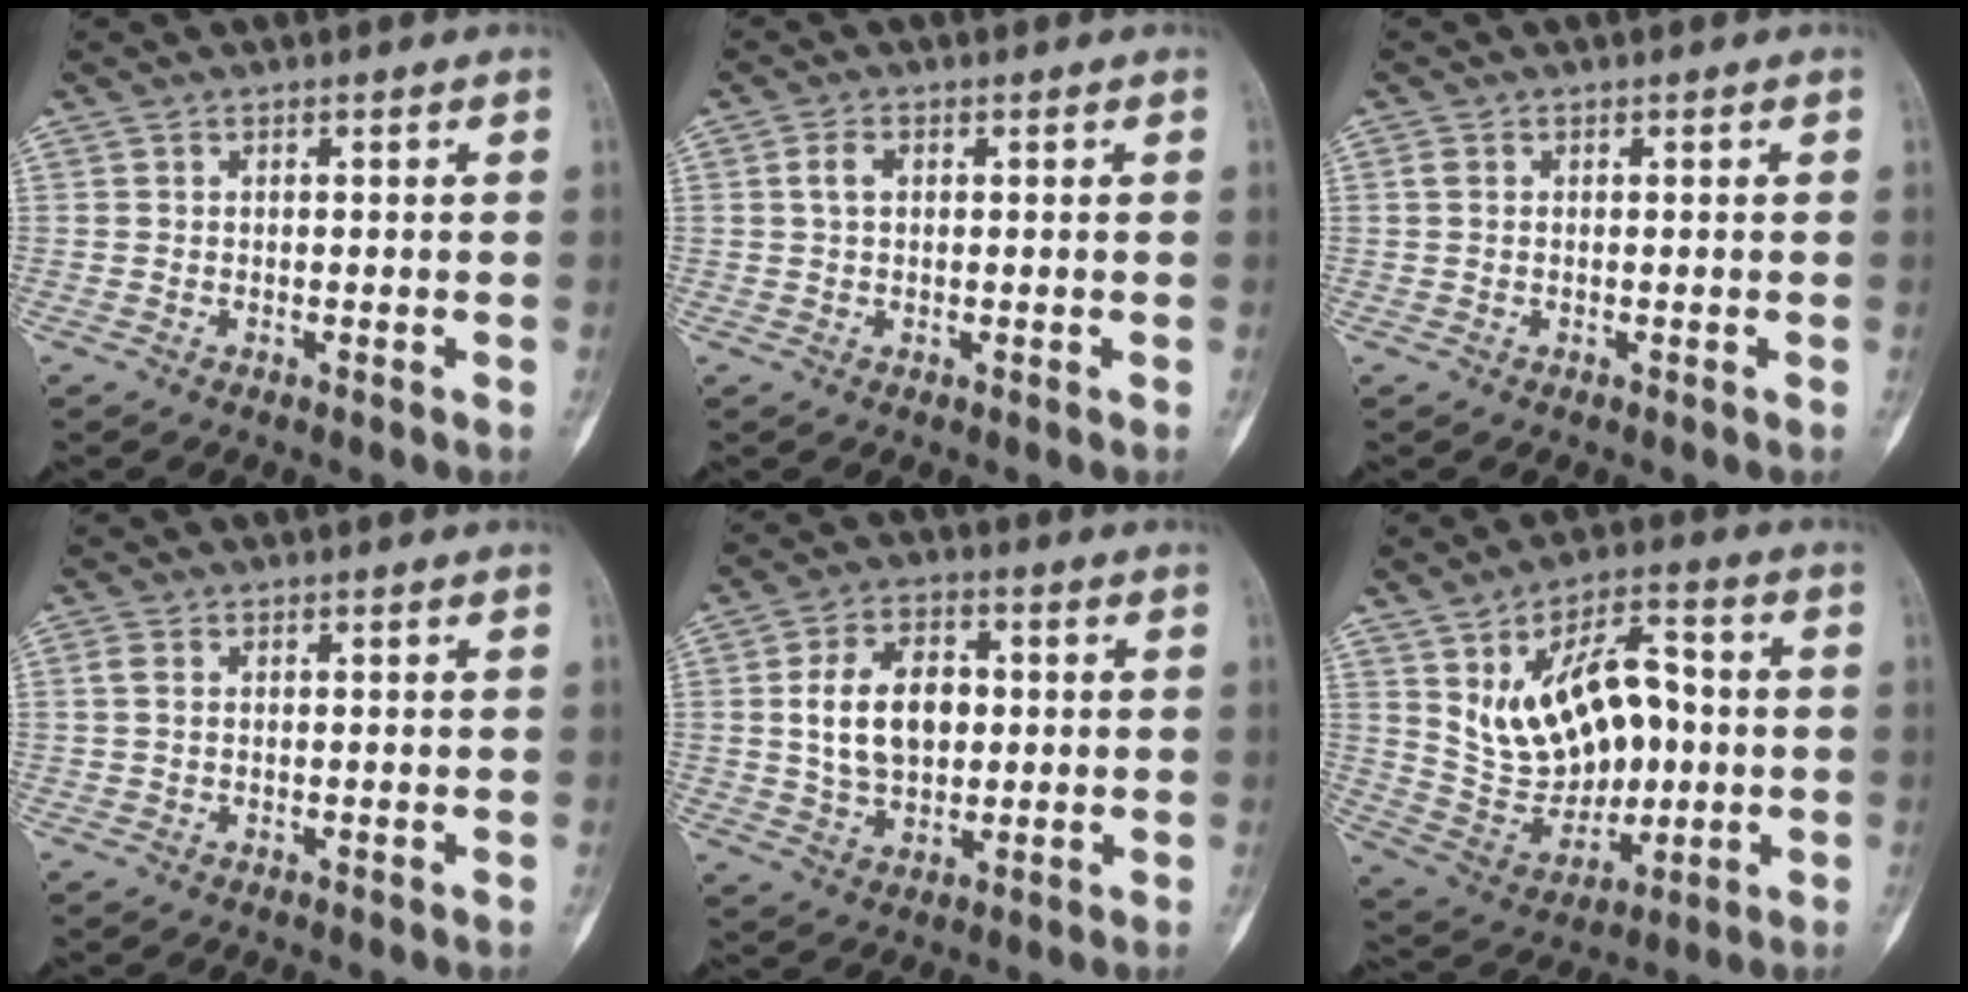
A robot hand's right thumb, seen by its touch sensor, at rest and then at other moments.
{"total": 2.5, "force": [0.6, 1.5, 1.8], "torque": [-0.037, 0.006, 0.011]}
{"total": 1.3, "force": [0.3, 0.8, 0.9], "torque": [-0.026, 0.002, 0.007]}
{"total": 1.7, "force": [0.3, 1.1, 1.3], "torque": [-0.038, 0.003, 0.006]}
{"total": 12.0, "force": [1.3, 8.1, 8.7], "torque": [-0.127, 0.003, 0.027]}
{"total": 18.2, "force": [2.1, 11.4, 14.1], "torque": [-0.191, 0.010, 0.052]}